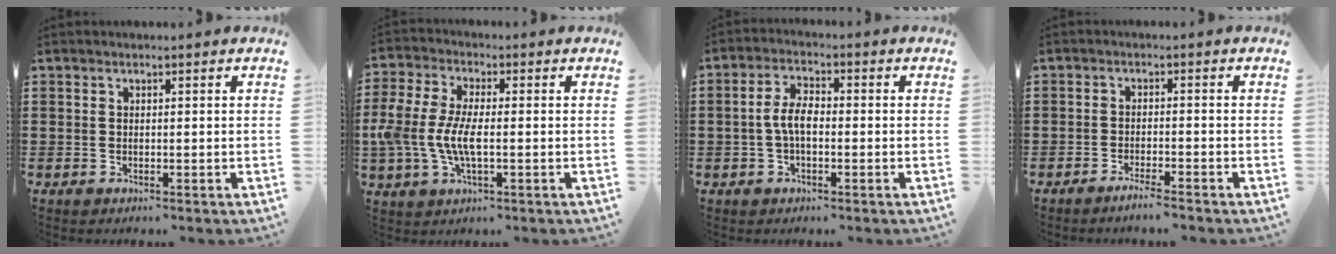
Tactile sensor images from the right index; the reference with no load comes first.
{"total": 7.0, "force": [-1.3, 3.1, 6.1], "torque": [-0.149, -0.006, -0.034]}
{"total": 4.7, "force": [-0.8, 2.1, 4.1], "torque": [-0.094, 0.001, -0.020]}
{"total": 2.5, "force": [-2.2, -0.4, 1.0], "torque": [-0.017, -0.002, -0.041]}